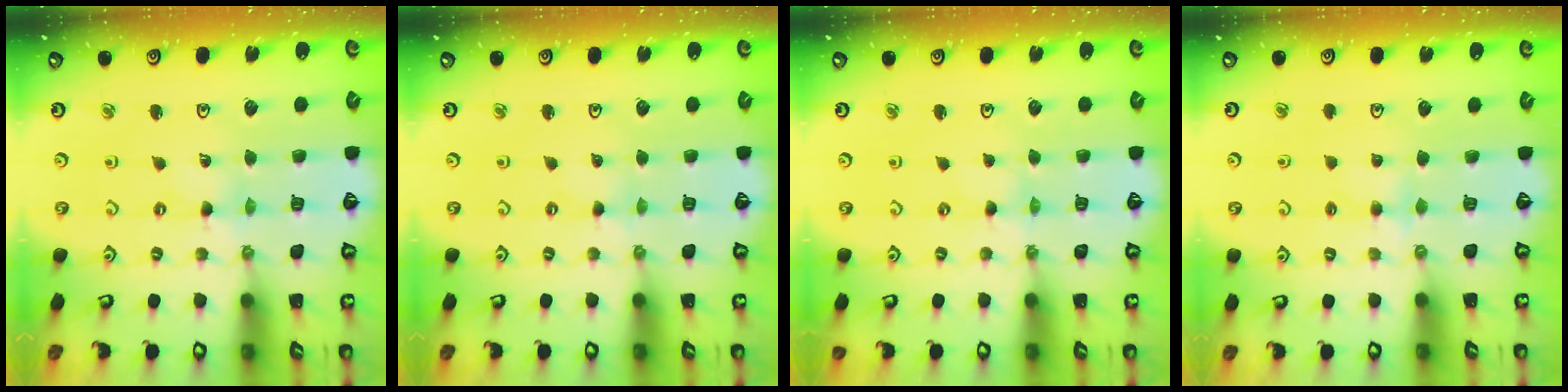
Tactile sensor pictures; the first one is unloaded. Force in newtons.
{"total": 0.0}
{"total": 0.0}
{"total": 2.4, "press": 2.4, "slide": 0.4}